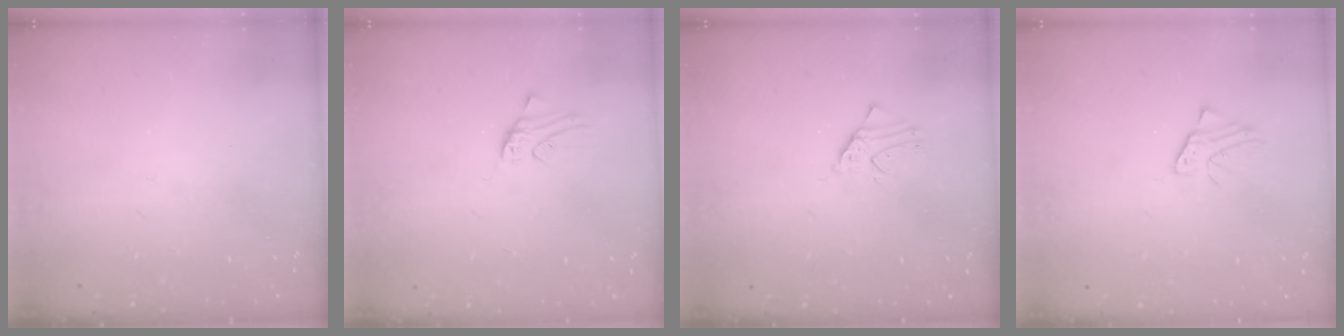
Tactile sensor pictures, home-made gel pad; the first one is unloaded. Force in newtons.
{"total": 0.7, "press": 0.7, "slide": 0.0}
{"total": 1.5, "press": 1.5, "slide": 0.1}
{"total": 2.2, "press": 2.2, "slide": 0.1}